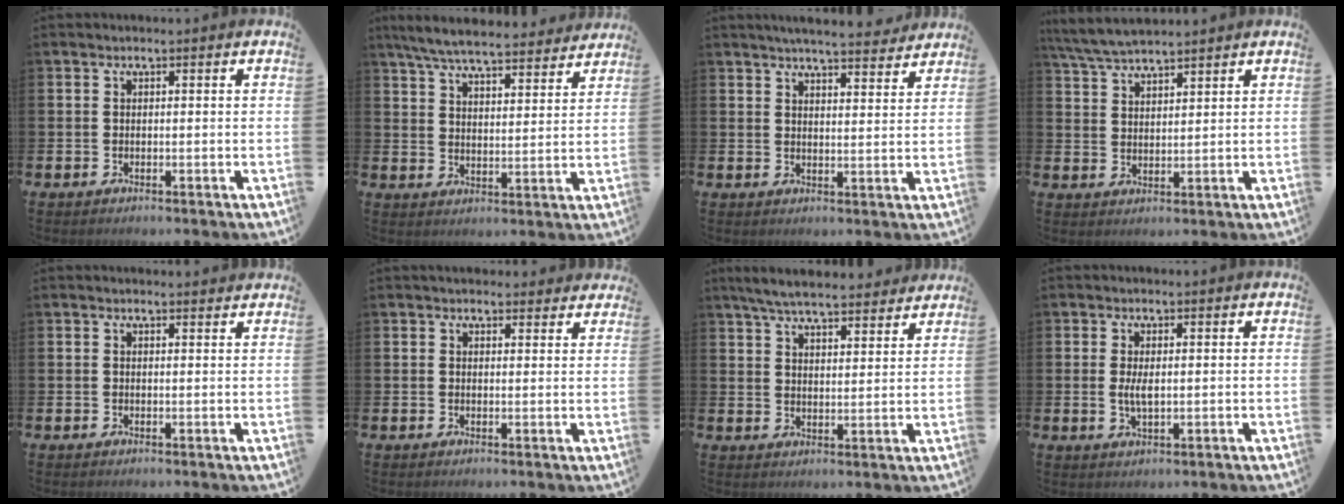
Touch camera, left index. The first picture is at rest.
{"total": 6.6, "force": [6.3, 1.1, 1.6], "torque": [-0.052, -0.030, 0.114]}
{"total": 5.5, "force": [5.3, 0.1, 1.2], "torque": [-0.023, -0.031, 0.094]}
{"total": 5.0, "force": [4.9, 0.5, 1.3], "torque": [-0.047, -0.015, 0.091]}
{"total": 0.8, "force": [0.8, 0.1, 0.1], "torque": [0.010, -0.003, 0.012]}
{"total": 2.3, "force": [2.1, 0.8, 0.0], "torque": [0.003, -0.007, 0.038]}
{"total": 6.3, "force": [6.0, 0.9, 1.6], "torque": [-0.048, -0.029, 0.107]}
{"total": 2.6, "force": [0.3, 1.0, 2.4], "torque": [-0.042, 0.000, 0.002]}